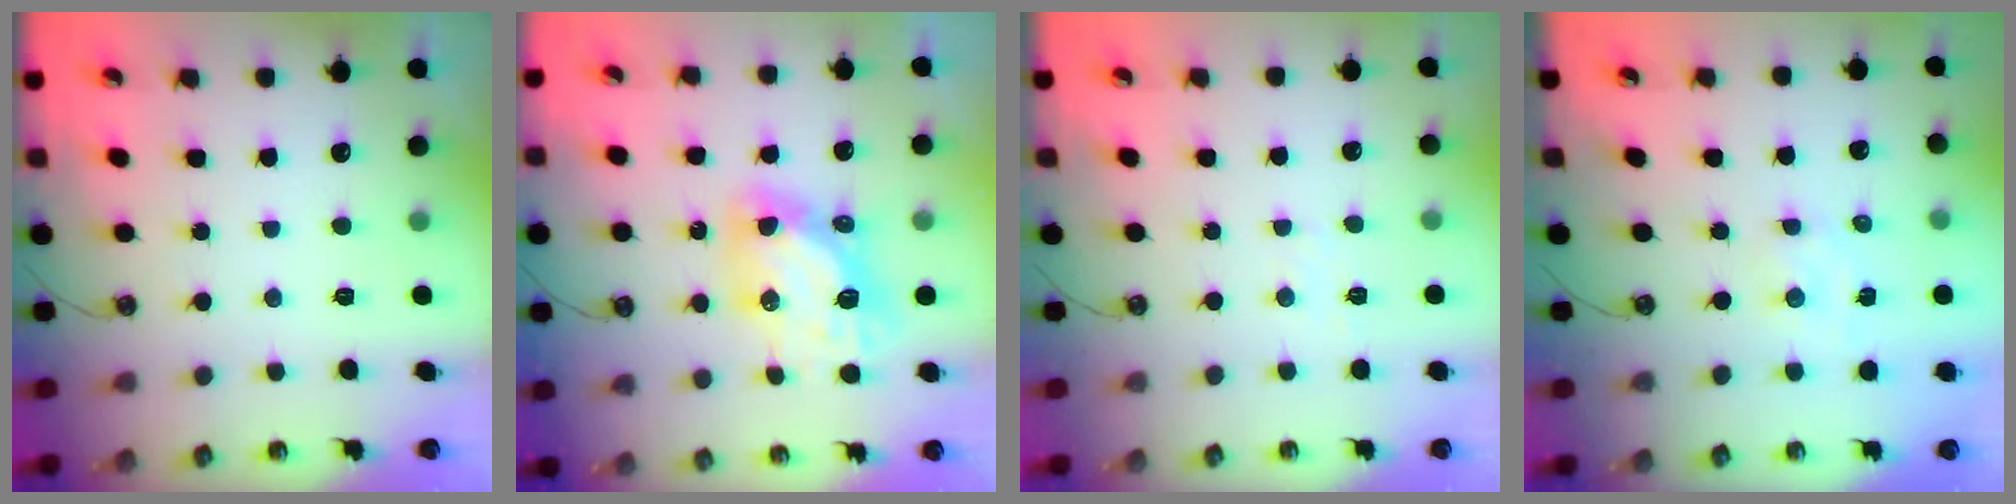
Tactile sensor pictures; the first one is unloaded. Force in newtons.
{"total": 12.2, "press": 12.1, "slide": 1.3}
{"total": 3.2, "press": 3.2, "slide": 0.4}
{"total": 2.7, "press": 2.7, "slide": 0.4}